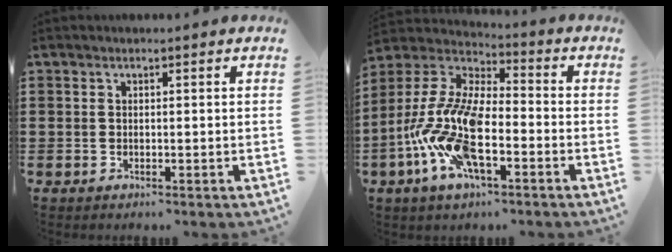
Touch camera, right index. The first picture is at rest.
{"total": 14.4, "force": [-5.3, 6.0, 12.1], "torque": [-0.298, -0.015, -0.112]}